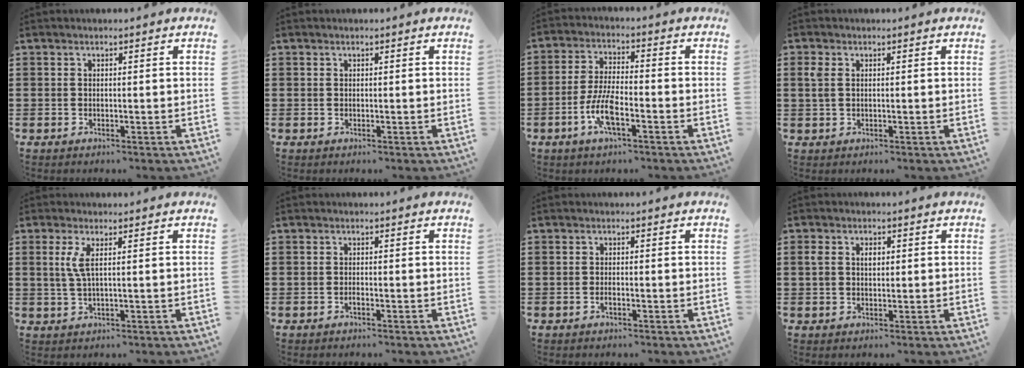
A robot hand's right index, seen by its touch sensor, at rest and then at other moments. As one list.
[{"total": 0.0}, {"total": 6.8, "force": [-2.9, 2.0, 5.8], "torque": [-0.136, -0.010, -0.060]}, {"total": 2.1, "force": [0.5, 1.3, 1.5], "torque": [-0.035, 0.007, 0.008]}, {"total": 3.0, "force": [0.7, 0.4, 2.9], "torque": [-0.068, -0.003, 0.009]}, {"total": 0.7, "force": [-0.5, 0.1, 0.6], "torque": [-0.012, -0.004, -0.008]}, {"total": 0.8, "force": [-0.5, 0.2, 0.7], "torque": [-0.014, -0.005, -0.007]}, {"total": 2.5, "force": [0.5, 1.7, 1.7], "torque": [-0.038, 0.011, 0.007]}]